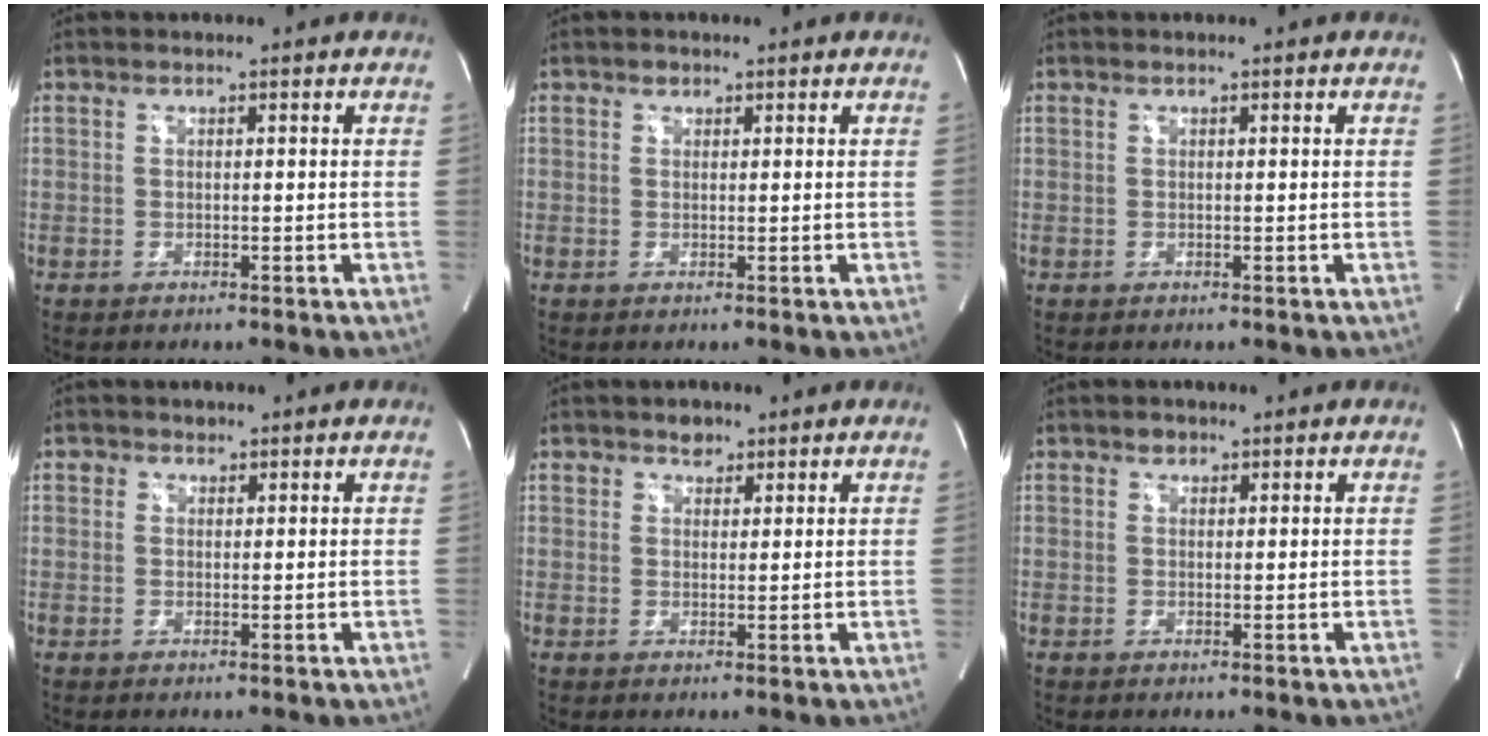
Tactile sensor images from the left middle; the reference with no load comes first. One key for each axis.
{"total": 0.7, "fx": 0.5, "fy": 0.5, "fz": 0.1, "tx": 0.000, "ty": -0.003, "tz": 0.005}
{"total": 0.0}
{"total": 1.2, "fx": 0.7, "fy": 0.9, "fz": -0.1, "tx": 0.010, "ty": -0.003, "tz": 0.006}
{"total": 2.0, "fx": 1.4, "fy": 1.3, "fz": 0.4, "tx": -0.006, "ty": 0.001, "tz": 0.021}
{"total": 1.0, "fx": 0.7, "fy": 0.7, "fz": 0.2, "tx": -0.001, "ty": -0.003, "tz": 0.009}